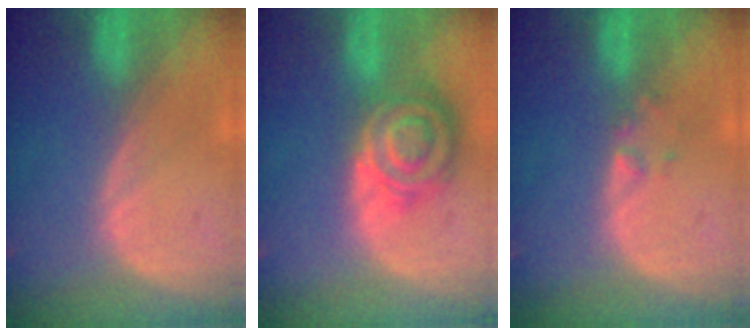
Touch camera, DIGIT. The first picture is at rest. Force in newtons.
{"total": 8.4, "press": 7.3, "slide": 4.2}
{"total": 1.2, "press": 1.2, "slide": 0.1}